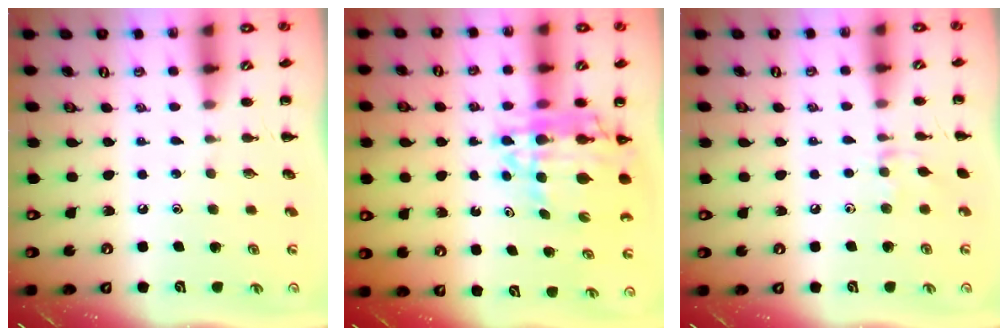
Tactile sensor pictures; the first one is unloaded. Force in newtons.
{"total": 11.4, "press": 10.9, "slide": 3.4}
{"total": 5.0, "press": 4.9, "slide": 1.0}